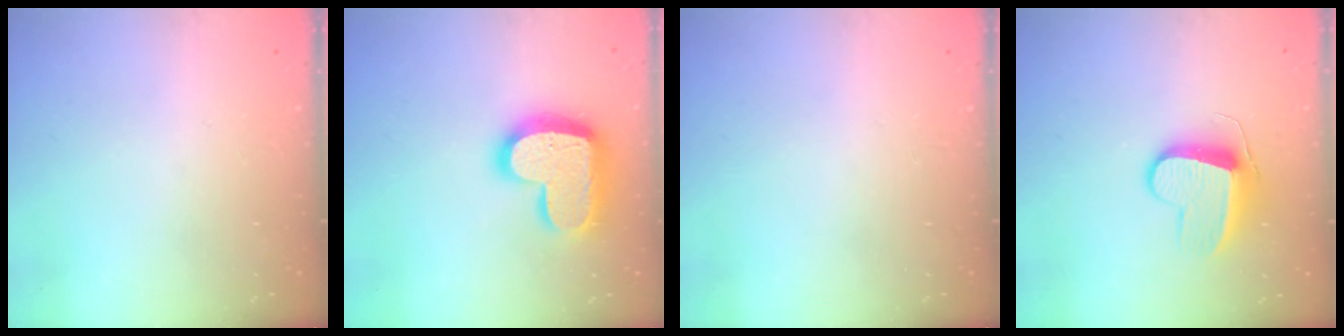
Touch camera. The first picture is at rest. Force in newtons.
{"total": 19.5, "press": 19.5, "slide": 1.4}
{"total": 0.0}
{"total": 9.8, "press": 9.8, "slide": 0.3}